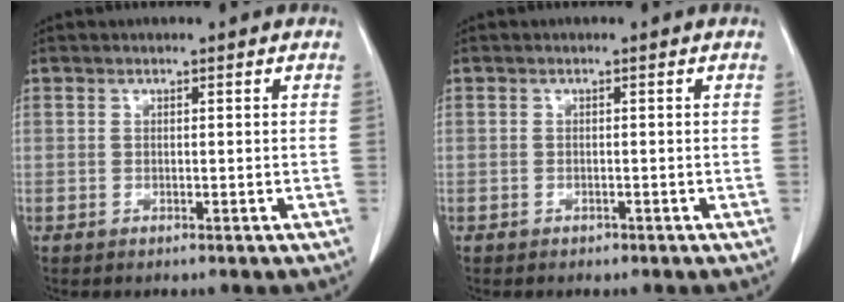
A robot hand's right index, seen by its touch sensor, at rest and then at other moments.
{"total": 0.6, "force": [-0.5, 0.4, 0.1], "torque": [-0.006, 0.000, -0.007]}